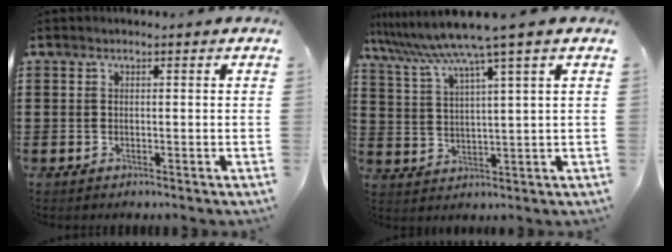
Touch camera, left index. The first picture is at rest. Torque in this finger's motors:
{"motor_torque": [0.82, -0.85, 0.80, 0.21]}